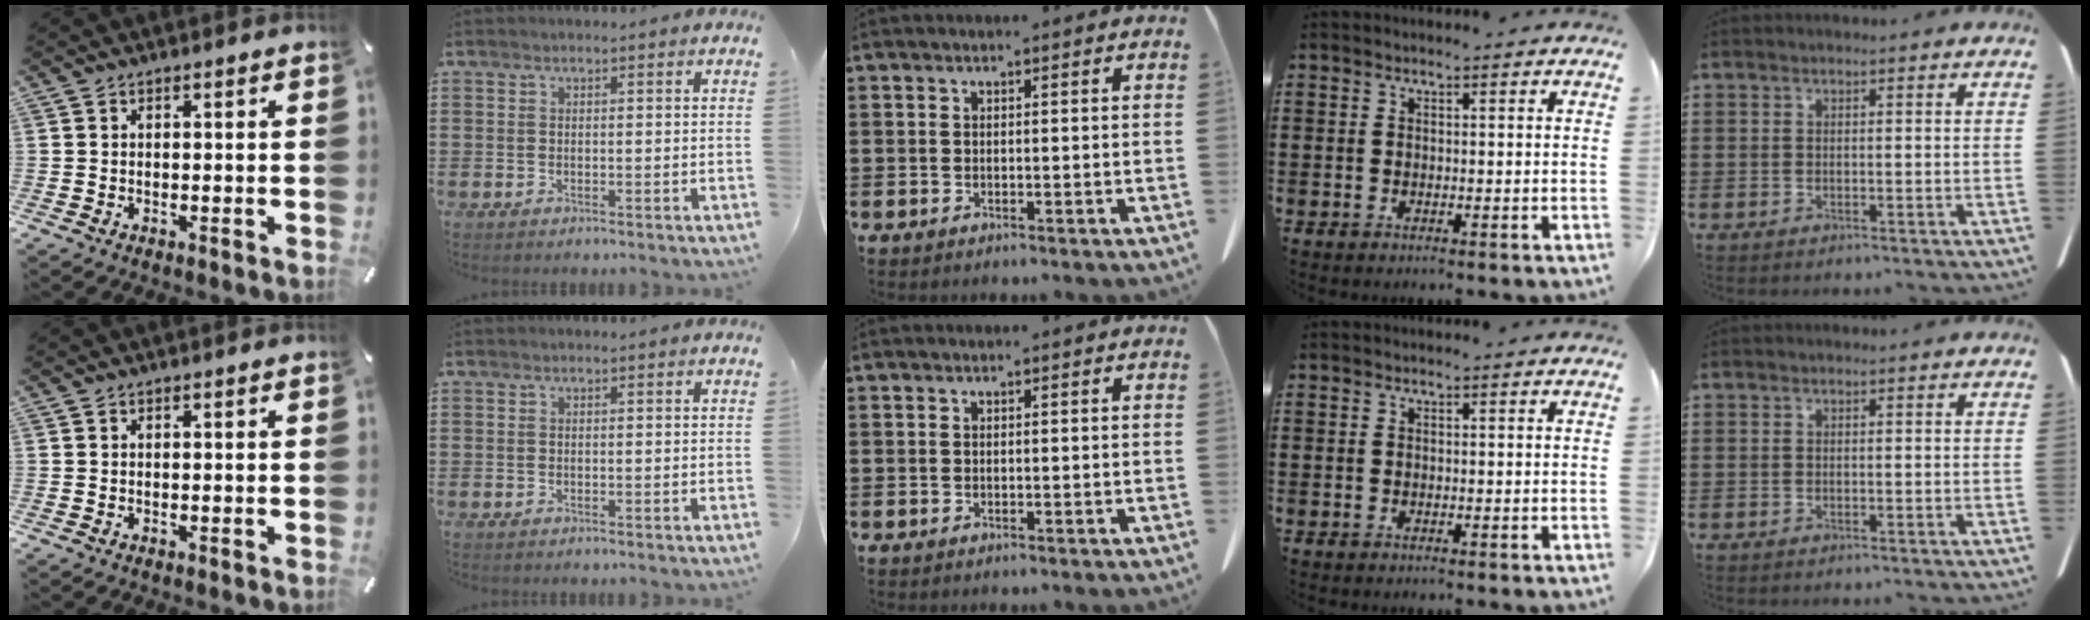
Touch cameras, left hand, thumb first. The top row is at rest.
{}